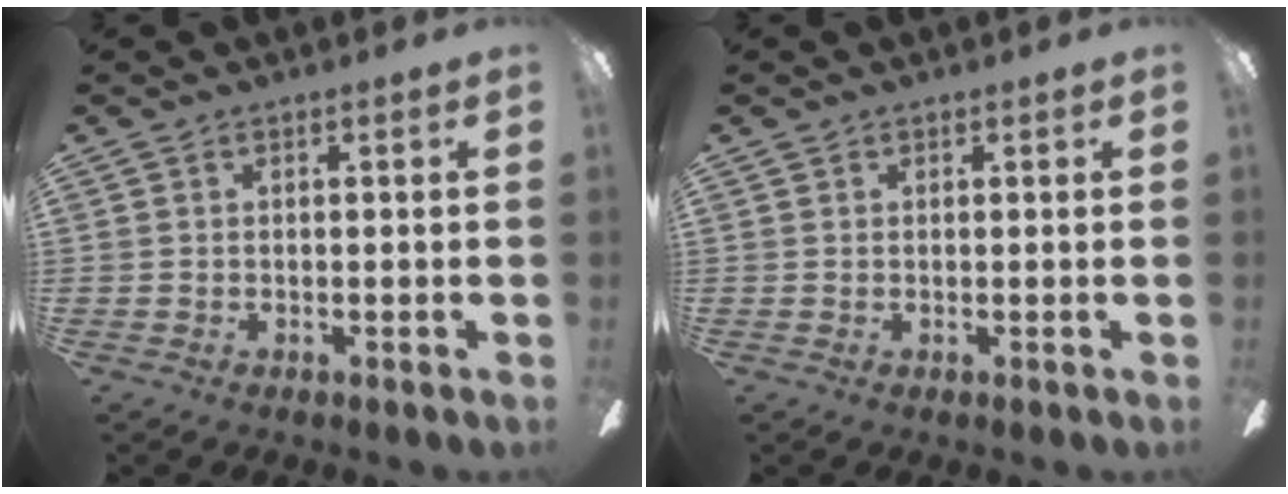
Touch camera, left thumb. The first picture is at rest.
{"total": 0.6, "force": [0.5, 0.4, -0.1], "torque": [0.002, 0.002, 0.009]}